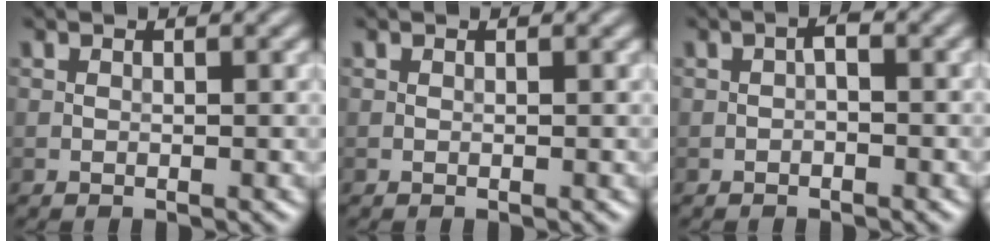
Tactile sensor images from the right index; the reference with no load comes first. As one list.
[{"total": 0.0}, {"total": 1.3, "force": [-0.4, 0.5, 1.1], "torque": [-0.017, 0.004, -0.008]}]